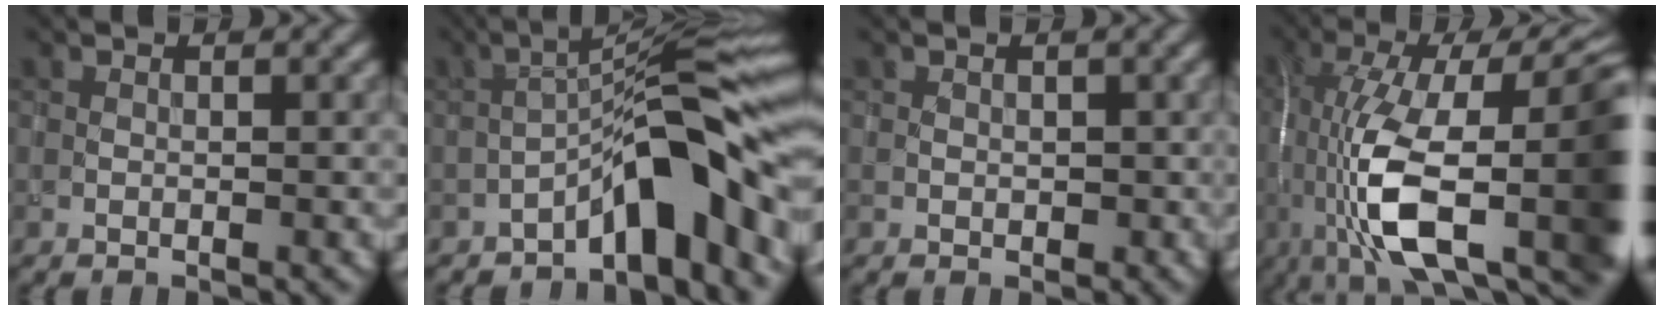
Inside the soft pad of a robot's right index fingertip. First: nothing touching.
{"total": 9.5, "force": [-4.8, 2.0, 8.0], "torque": [-0.103, 0.026, -0.087]}
{"total": 1.0, "force": [-0.1, 1.0, 0.4], "torque": [-0.007, -0.005, 0.001]}
{"total": 17.8, "force": [-3.4, 6.7, 16.1], "torque": [-0.269, 0.024, -0.053]}